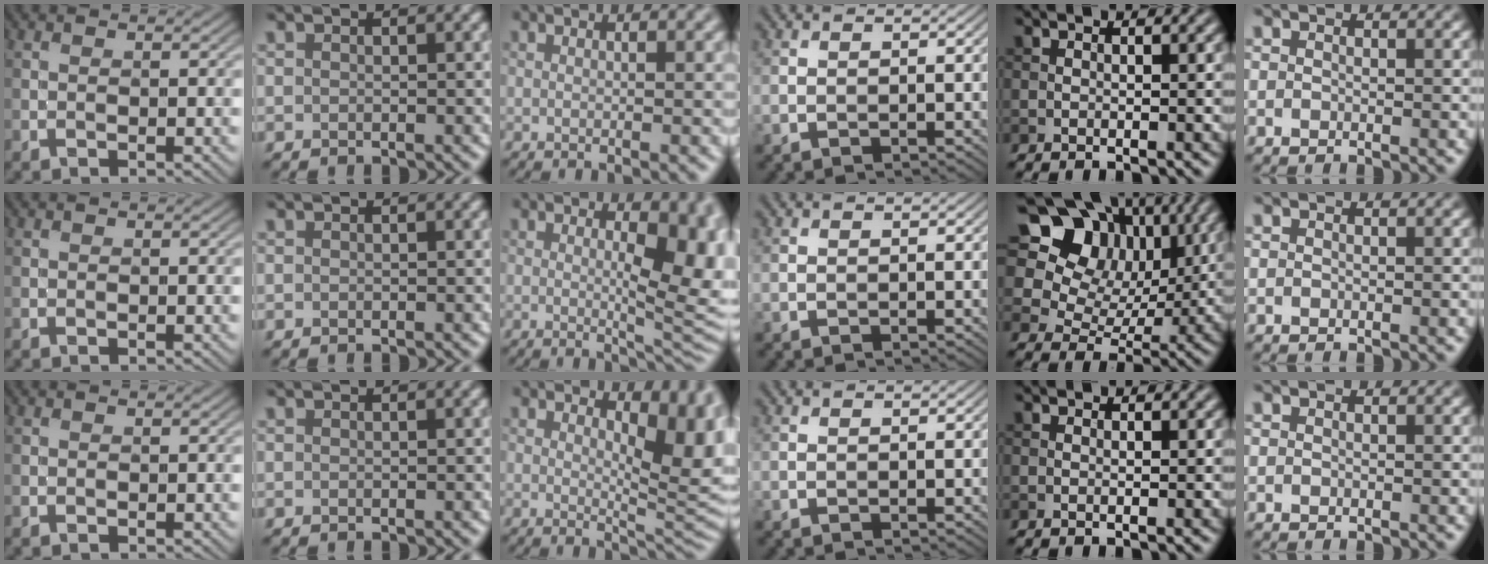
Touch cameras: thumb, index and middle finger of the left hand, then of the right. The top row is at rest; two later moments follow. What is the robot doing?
{"motion": "screw", "object": "dispenser bottle"}